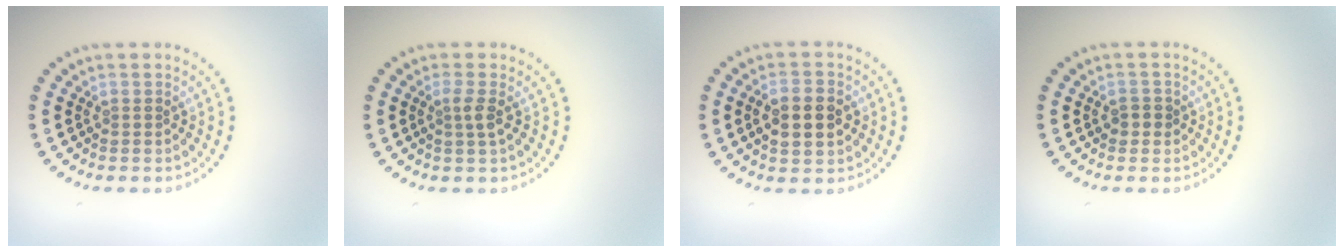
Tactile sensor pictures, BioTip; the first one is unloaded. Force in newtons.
{"total": 1.5, "press": 1.1, "slide": 1.0}
{"total": 4.1, "press": 4.1, "slide": 0.2}
{"total": 1.3, "press": 1.2, "slide": 0.5}